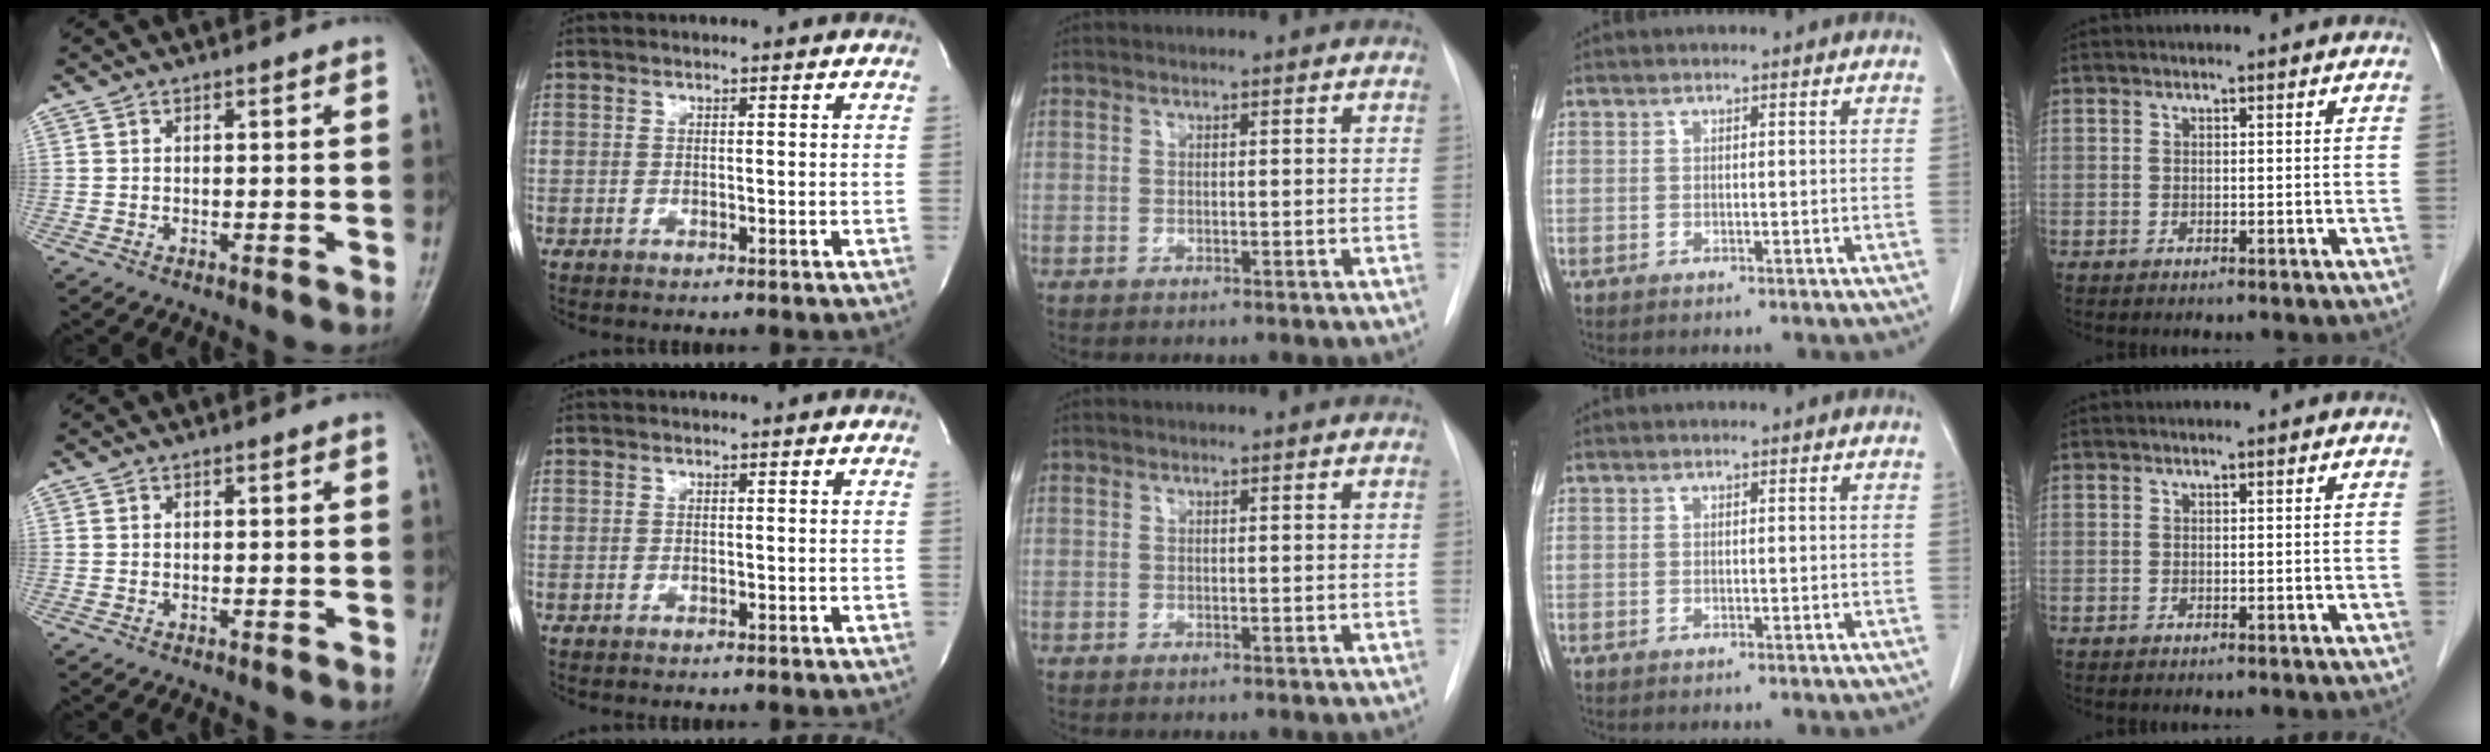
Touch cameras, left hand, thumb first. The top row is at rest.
{}